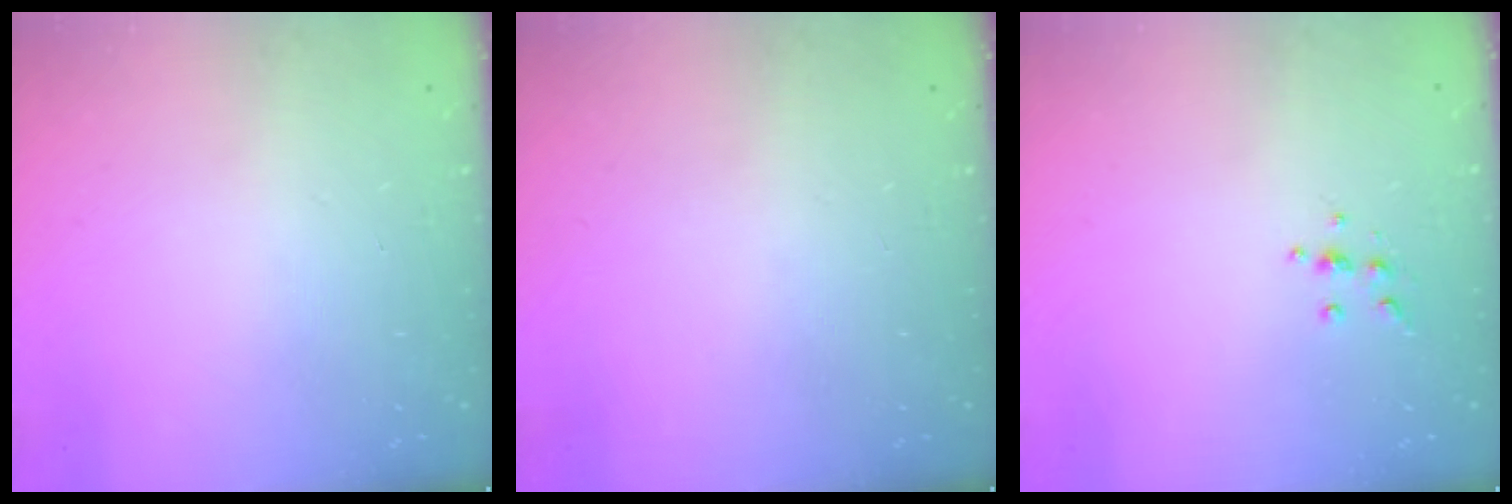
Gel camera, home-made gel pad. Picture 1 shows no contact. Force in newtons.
{"total": 0.0}
{"total": 4.3, "press": 4.2, "slide": 1.1}